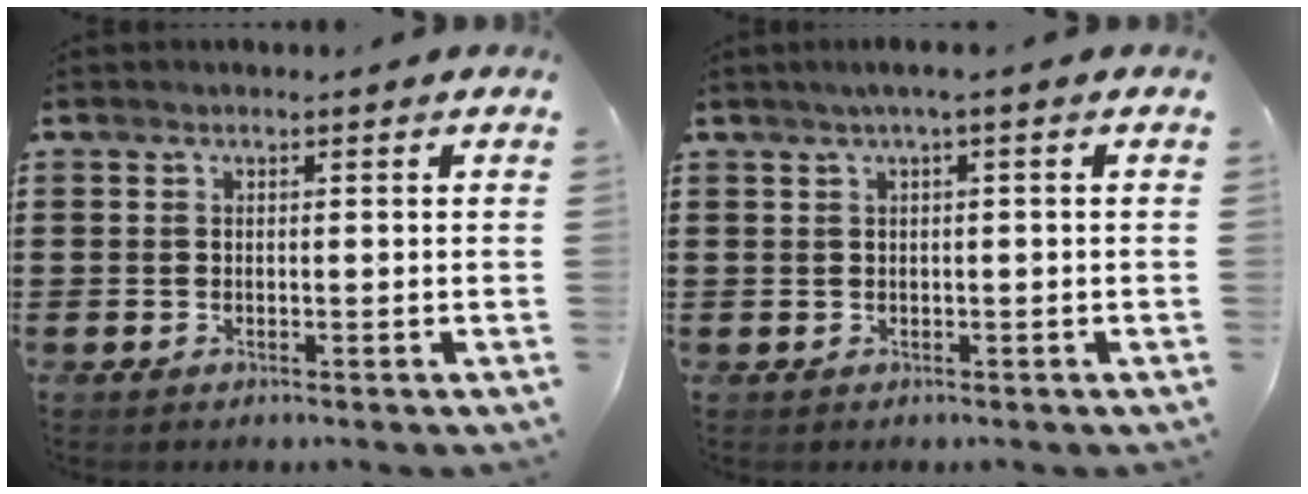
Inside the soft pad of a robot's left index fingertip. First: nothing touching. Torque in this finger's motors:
{"motor_torque": [0.65, 0.53, 0.26, 0.09]}